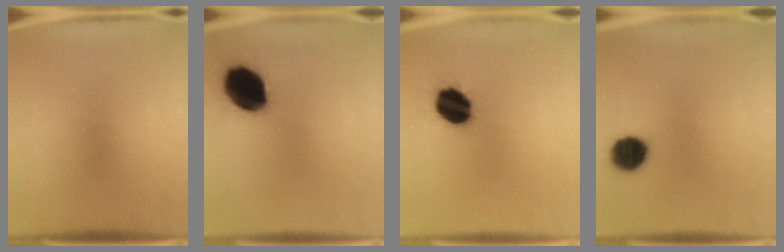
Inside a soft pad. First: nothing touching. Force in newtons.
{"total": 17.9}
{"total": 13.6}
{"total": 9.1}